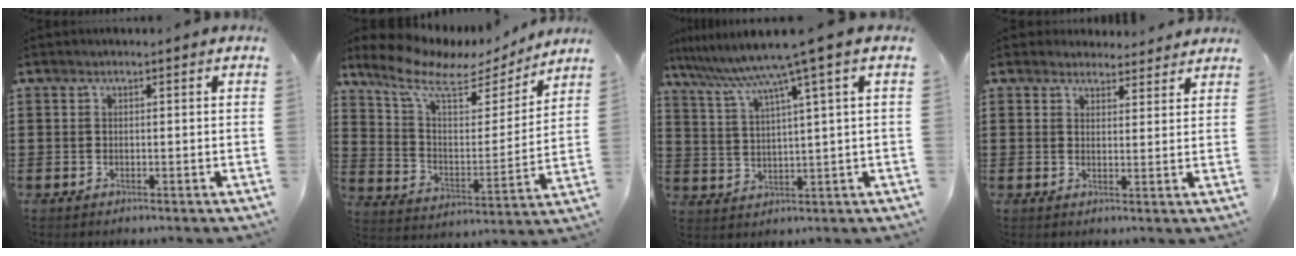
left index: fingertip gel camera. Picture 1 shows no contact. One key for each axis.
{"total": 9.2, "fx": 6.9, "fy": 3.2, "fz": 5.2, "tx": -0.134, "ty": -0.033, "tz": 0.116}
{"total": 7.8, "fx": 5.3, "fy": -1.0, "fz": 5.6, "tx": -0.128, "ty": -0.036, "tz": 0.085}
{"total": 3.4, "fx": 3.2, "fy": 1.3, "fz": 0.0, "tx": -0.003, "ty": -0.006, "tz": 0.059}